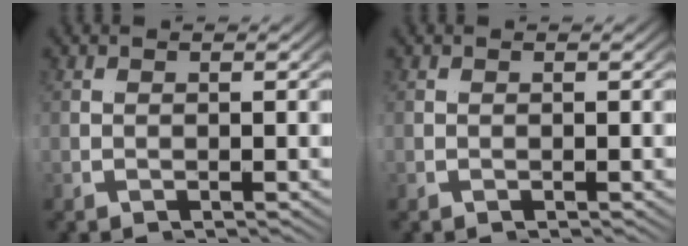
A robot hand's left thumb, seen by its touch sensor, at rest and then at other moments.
{"total": 0.0}